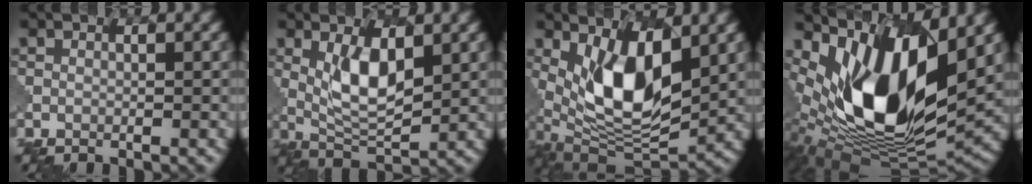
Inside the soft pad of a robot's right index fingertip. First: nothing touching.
{"total": 5.1, "force": [1.5, 2.0, 4.4], "torque": [-0.086, -0.005, 0.035]}
{"total": 9.3, "force": [2.1, 4.3, 8.0], "torque": [-0.152, -0.018, 0.042]}
{"total": 14.0, "force": [3.9, 6.9, 11.5], "torque": [-0.226, -0.024, 0.072]}